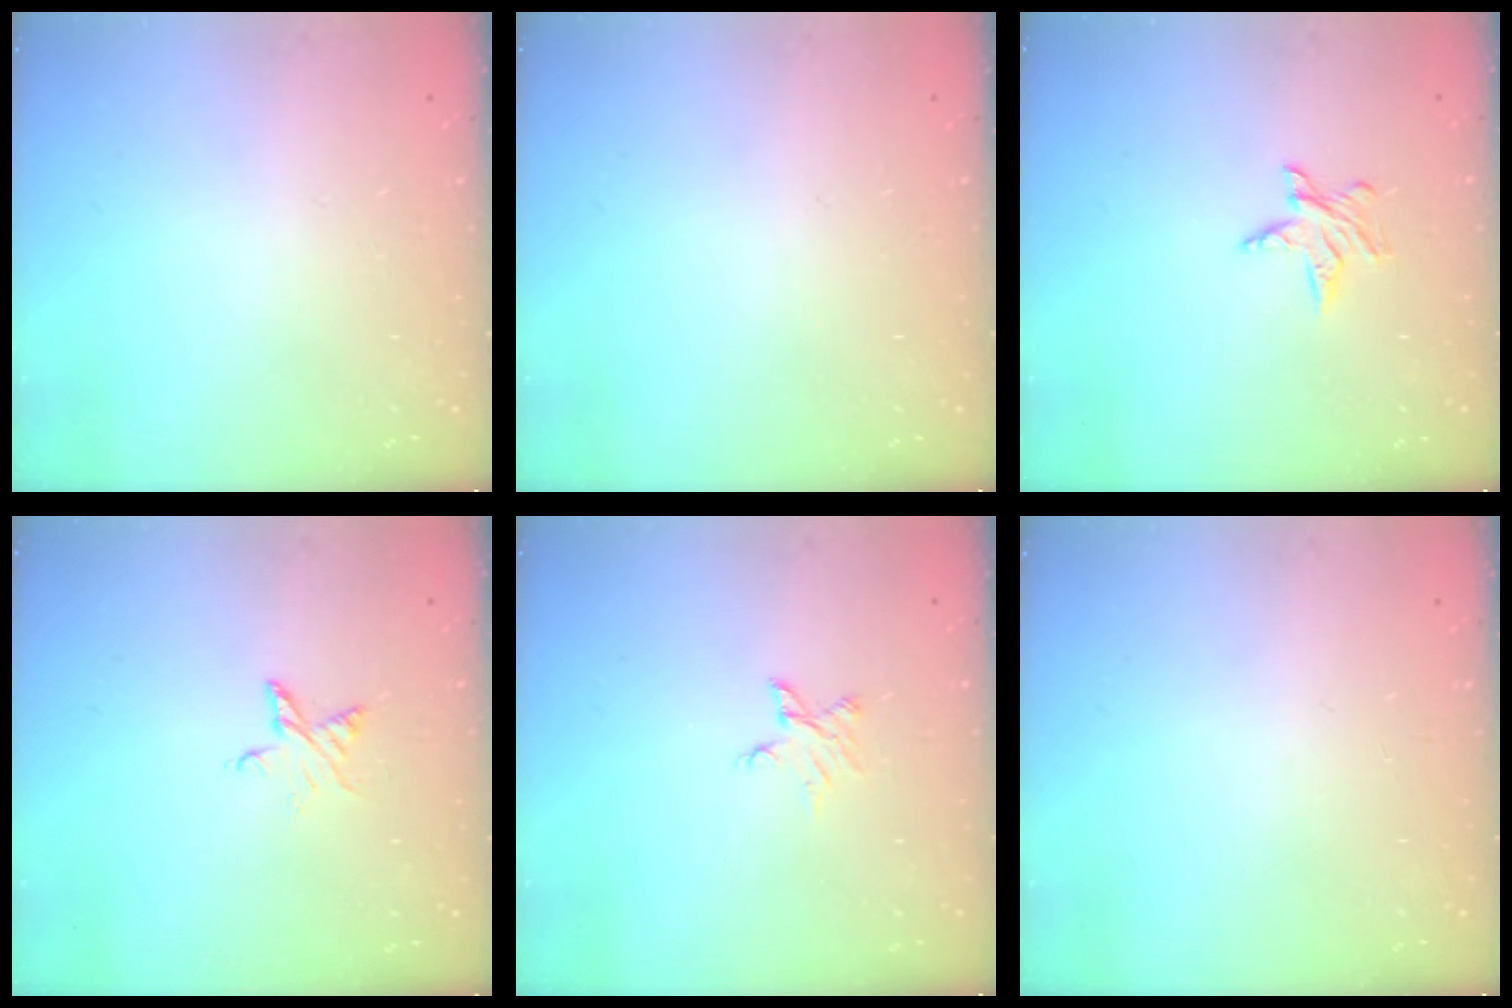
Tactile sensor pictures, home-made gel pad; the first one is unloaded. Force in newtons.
{"total": 0.0}
{"total": 4.3, "press": 4.3, "slide": 0.4}
{"total": 4.2, "press": 4.2, "slide": 0.4}
{"total": 2.9, "press": 2.9, "slide": 0.2}
{"total": 0.0}